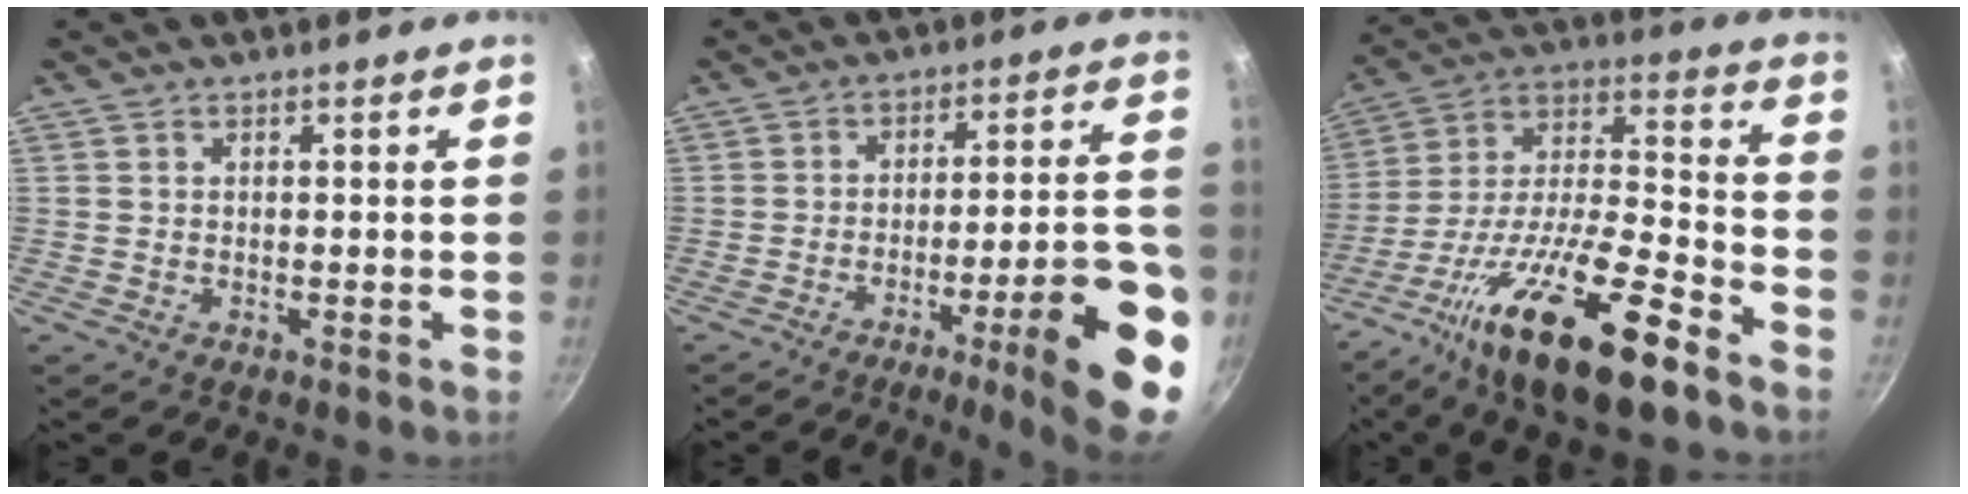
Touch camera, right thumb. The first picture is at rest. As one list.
[{"total": 18.4, "force": [-8.0, 3.7, 16.2], "torque": [-0.198, 0.039, -0.106]}, {"total": 23.3, "force": [-13.2, 6.2, 18.1], "torque": [-0.299, 0.065, -0.239]}]